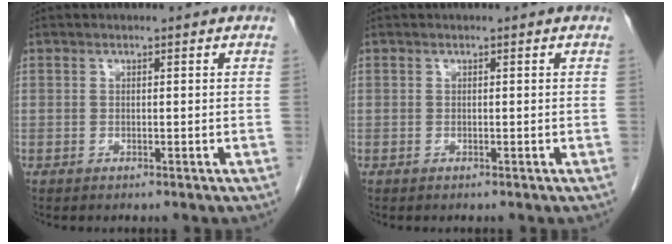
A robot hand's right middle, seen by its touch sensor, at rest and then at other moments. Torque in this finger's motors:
{"motor_torque": [0.24, -0.02, 0.03, 0.01]}